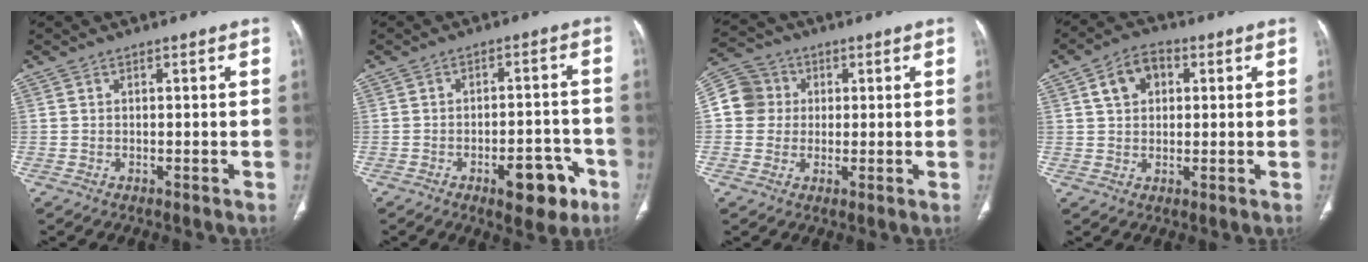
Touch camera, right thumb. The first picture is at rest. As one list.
[{"total": 8.8, "force": [-4.5, 4.0, 6.5], "torque": [-0.064, 0.031, -0.056]}, {"total": 7.8, "force": [0.8, 7.5, 1.9], "torque": [-0.016, 0.015, 0.007]}, {"total": 6.7, "force": [2.1, 4.8, 4.2], "torque": [-0.058, 0.008, 0.030]}]